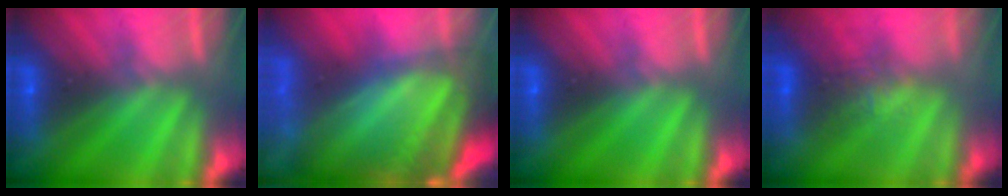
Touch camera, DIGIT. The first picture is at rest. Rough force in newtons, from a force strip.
{"total": 8.6}
{"total": 0.0}
{"total": 2.6}